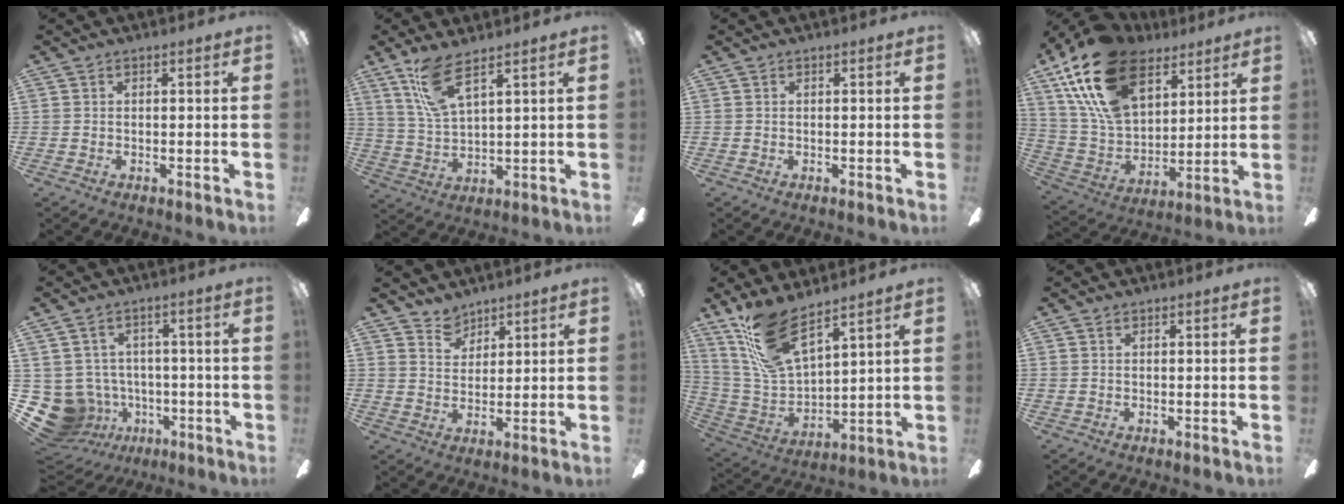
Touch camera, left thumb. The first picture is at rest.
{"total": 10.2, "force": [6.7, 2.8, 7.2], "torque": [-0.152, -0.014, 0.125]}
{"total": 0.0}
{"total": 22.9, "force": [12.9, 13.3, 13.5], "torque": [-0.284, -0.049, 0.231]}
{"total": 11.4, "force": [-3.6, 10.1, 3.9], "torque": [-0.125, 0.011, -0.053]}
{"total": 4.8, "force": [4.2, 2.4, 0.2], "torque": [-0.003, -0.021, 0.078]}
{"total": 16.9, "force": [12.1, 5.7, 10.4], "torque": [-0.238, -0.057, 0.218]}
{"total": 0.0}